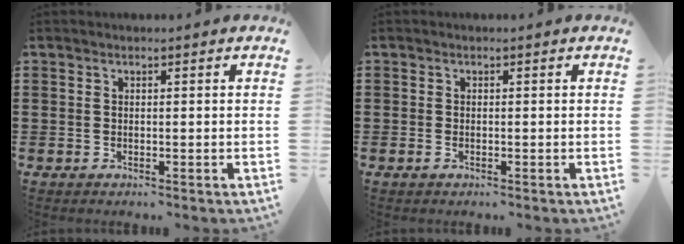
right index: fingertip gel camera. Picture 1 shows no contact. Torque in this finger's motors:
{"motor_torque": [-0.80, 1.34, -0.02, -0.01]}